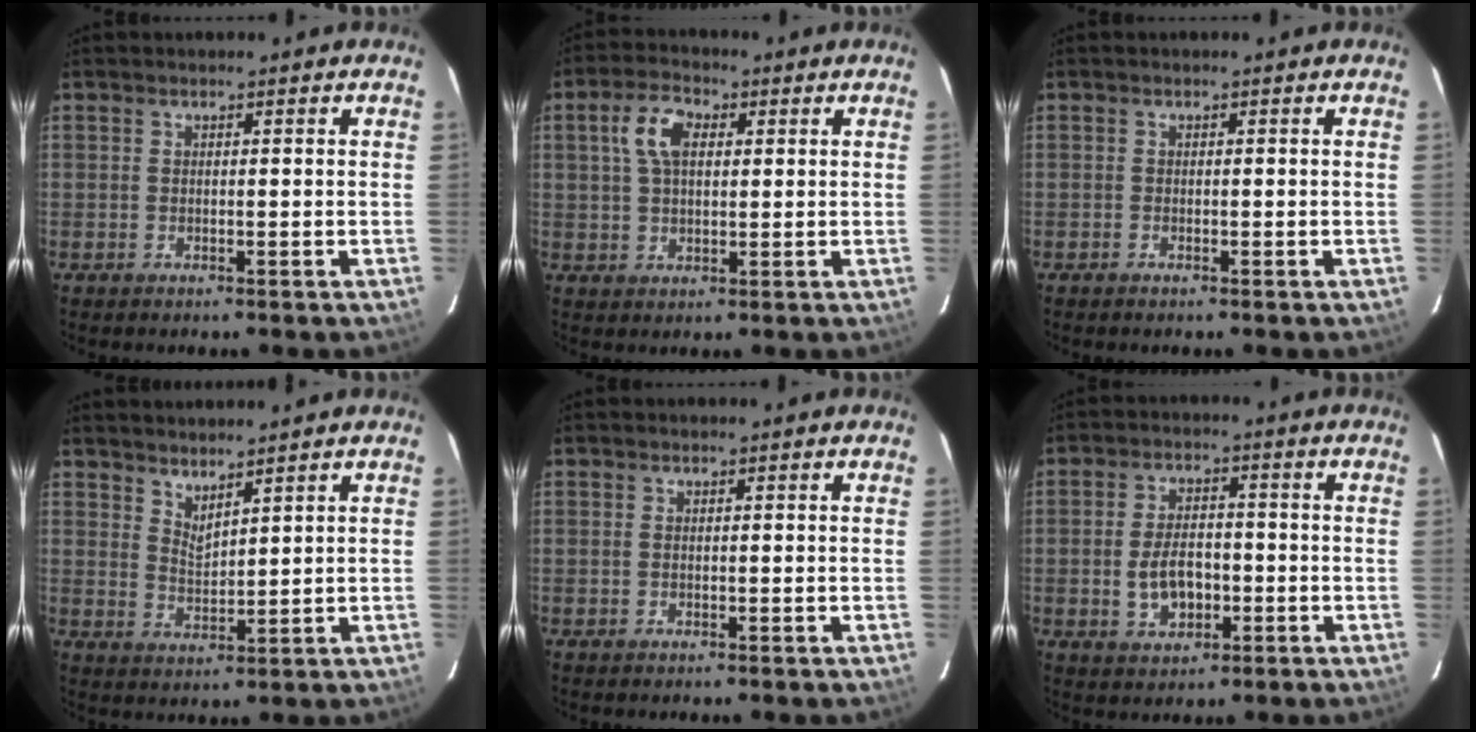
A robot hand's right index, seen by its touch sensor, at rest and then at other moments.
{"total": 6.7, "force": [2.0, 3.8, 5.2], "torque": [-0.101, 0.020, 0.038]}
{"total": 0.0}
{"total": 3.7, "force": [3.4, 0.7, 1.5], "torque": [-0.025, -0.007, 0.059]}
{"total": 0.0}
{"total": 7.3, "force": [-1.8, 4.4, 5.5], "torque": [-0.109, 0.008, -0.022]}